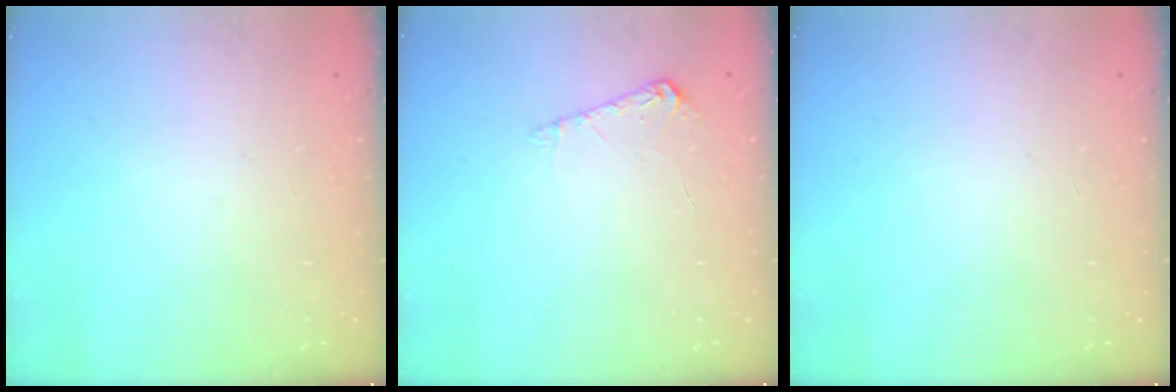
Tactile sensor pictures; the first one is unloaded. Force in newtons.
{"total": 5.7, "press": 5.7, "slide": 0.5}
{"total": 0.0}